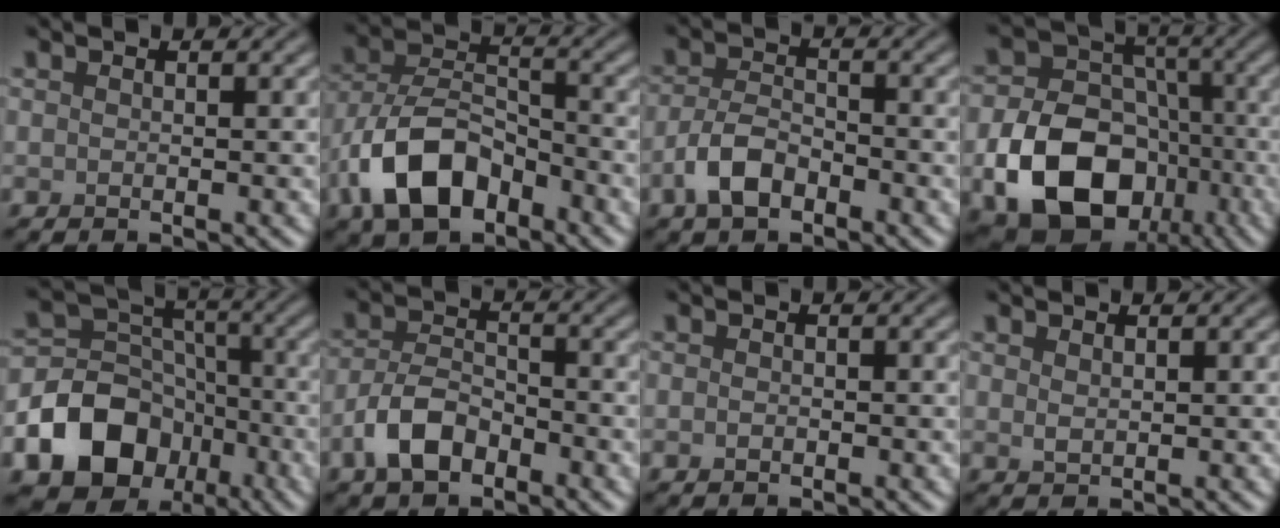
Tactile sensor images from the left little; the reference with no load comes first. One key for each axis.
{"total": 8.3, "fx": -4.3, "fy": 4.5, "fz": 5.4, "tx": -0.105, "ty": 0.005, "tz": -0.089}
{"total": 3.7, "fx": -2.1, "fy": 1.9, "fz": 2.4, "tx": -0.047, "ty": 0.004, "tz": -0.048}
{"total": 12.3, "fx": -4.7, "fy": 8.9, "fz": 7.1, "tx": -0.130, "ty": -0.018, "tz": -0.084}
{"total": 15.7, "fx": -7.7, "fy": 12.4, "fz": 5.7, "tx": -0.114, "ty": -0.045, "tz": -0.144}
{"total": 4.4, "fx": -2.5, "fy": 2.3, "fz": 2.7, "tx": -0.049, "ty": 0.004, "tz": -0.055}
{"total": 0.5, "fx": -0.2, "fy": 0.3, "fz": 0.4, "tx": -0.008, "ty": -0.002, "tz": -0.003}
{"total": 0.9, "fx": 0.6, "fy": 0.4, "fz": 0.5, "tx": -0.015, "ty": -0.002, "tz": 0.016}